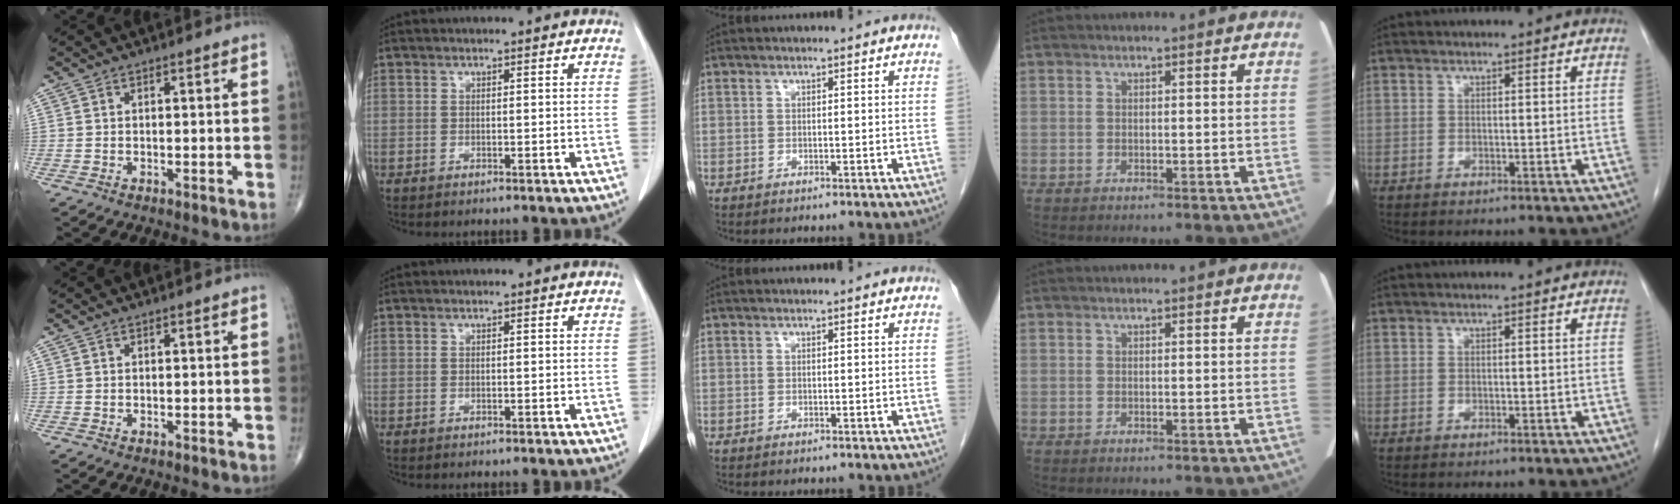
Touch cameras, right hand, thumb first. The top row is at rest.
{}